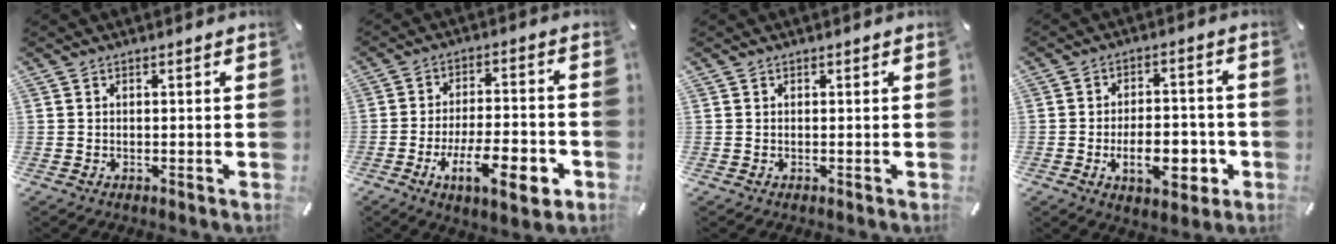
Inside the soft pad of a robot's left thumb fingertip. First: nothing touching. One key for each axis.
{"total": 15.4, "fx": -6.3, "fy": 5.1, "fz": 13.1, "tx": -0.208, "ty": 0.017, "tz": -0.094}
{"total": 0.0}
{"total": 11.7, "fx": -3.5, "fy": 6.4, "fz": 9.1, "tx": -0.135, "ty": 0.006, "tz": -0.057}